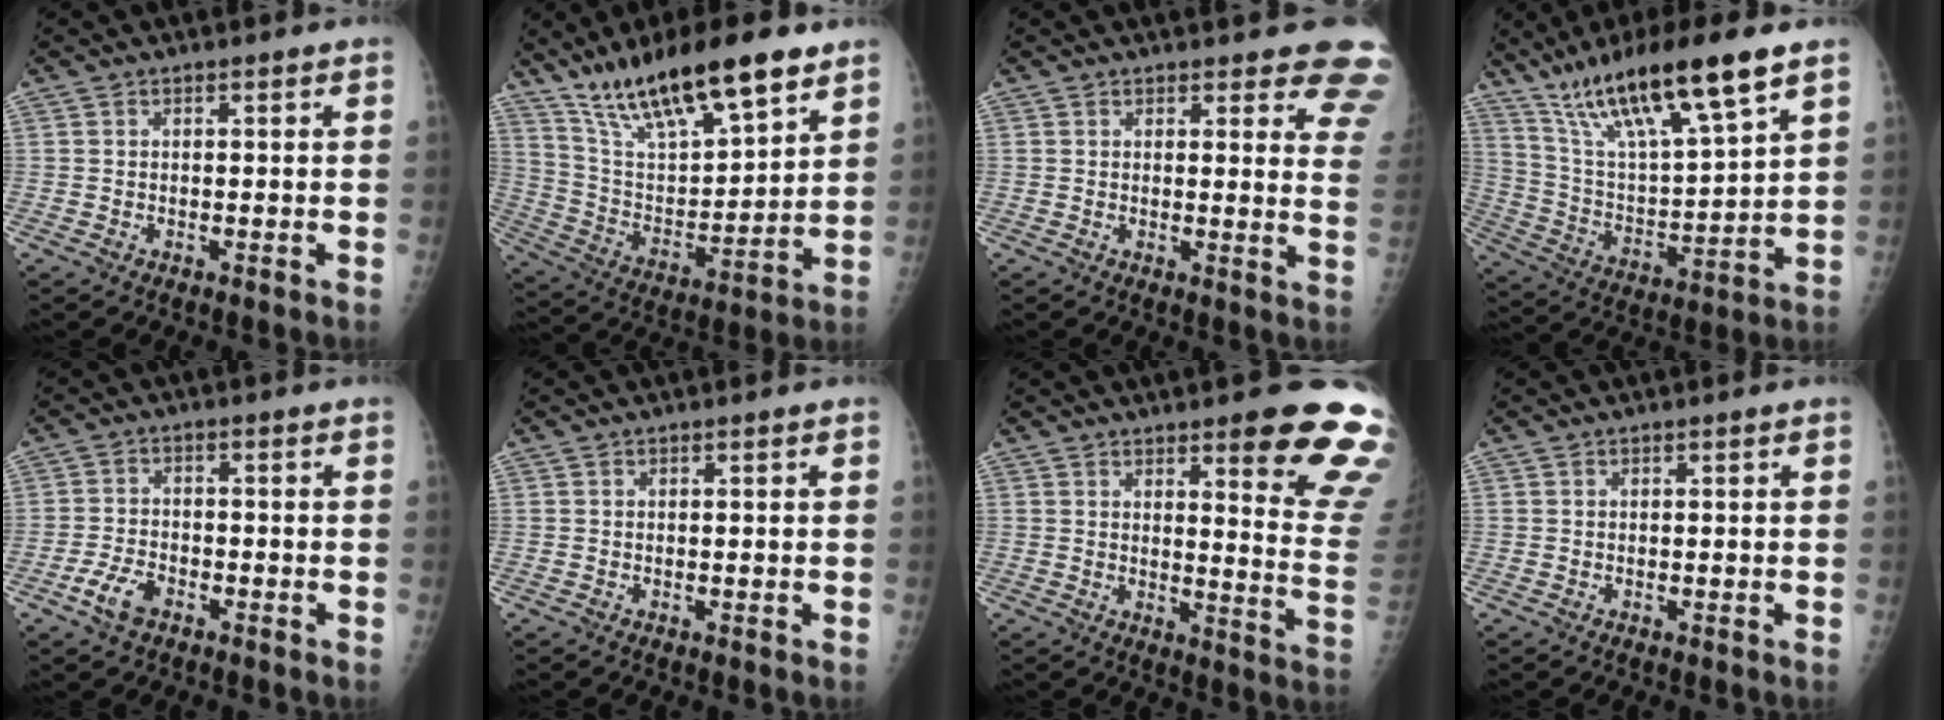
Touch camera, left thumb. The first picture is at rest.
{"total": 21.2, "force": [14.7, 6.0, 14.1], "torque": [-0.217, -0.053, 0.264]}
{"total": 10.6, "force": [9.1, 3.2, 4.4], "torque": [0.000, -0.049, 0.073]}
{"total": 20.4, "force": [13.3, 3.4, 15.1], "torque": [-0.259, -0.044, 0.249]}
{"total": 5.0, "force": [-2.9, 2.7, 3.0], "torque": [-0.060, 0.013, -0.054]}
{"total": 0.0}
{"total": 17.1, "force": [10.4, 3.3, 13.1], "torque": [-0.128, -0.069, 0.124]}
{"total": 0.0}